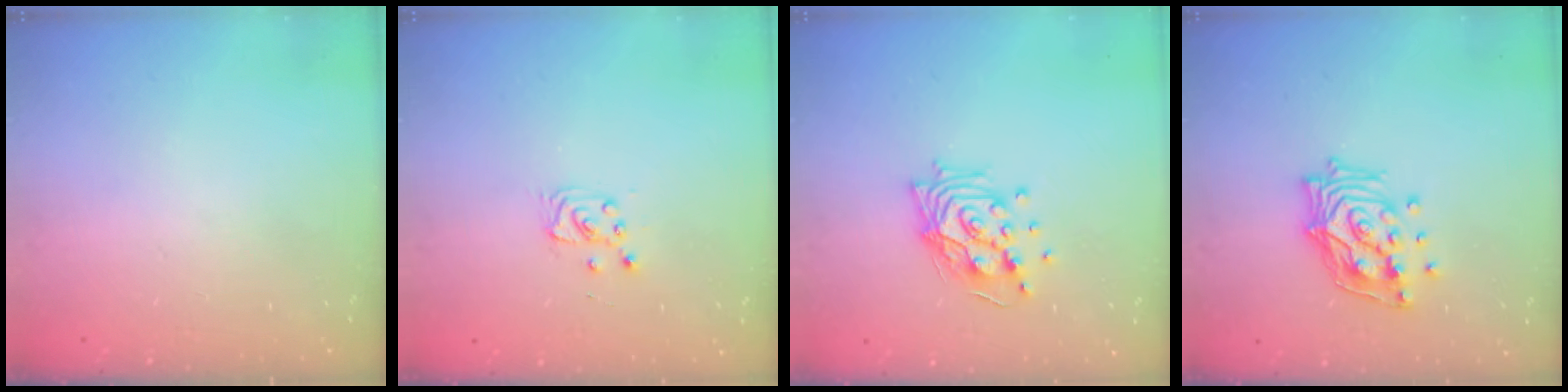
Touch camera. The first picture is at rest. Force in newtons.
{"total": 4.4, "press": 4.4, "slide": 0.5}
{"total": 14.4, "press": 13.6, "slide": 4.7}
{"total": 14.1, "press": 14.0, "slide": 1.8}